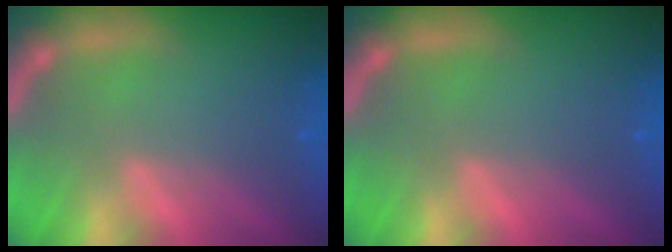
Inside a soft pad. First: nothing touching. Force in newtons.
{"total": 0.0}